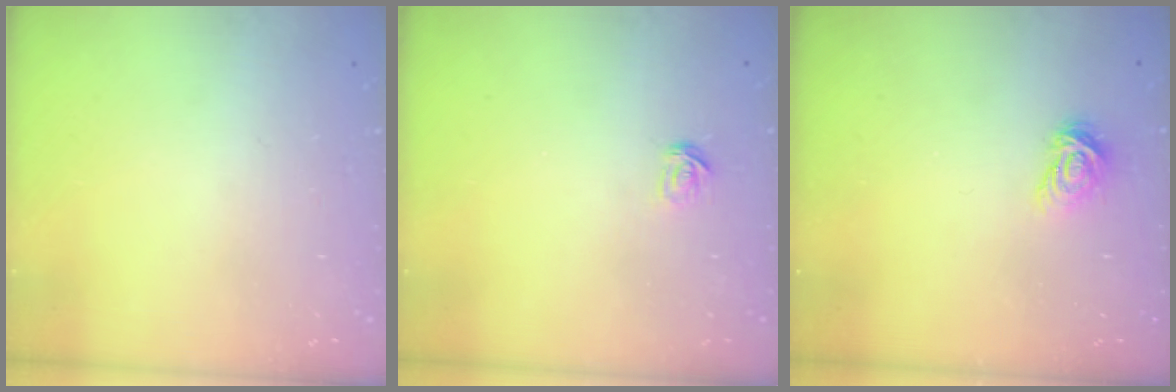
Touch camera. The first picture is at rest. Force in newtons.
{"total": 2.1, "press": 2.1, "slide": 0.1}
{"total": 5.6, "press": 5.6, "slide": 0.3}